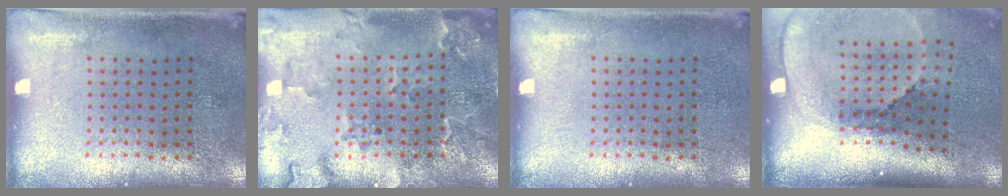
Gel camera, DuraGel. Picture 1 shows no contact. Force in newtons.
{"total": 2.4, "press": 2.2, "slide": 0.9}
{"total": 0.0}
{"total": 2.5, "press": 1.7, "slide": 1.8}